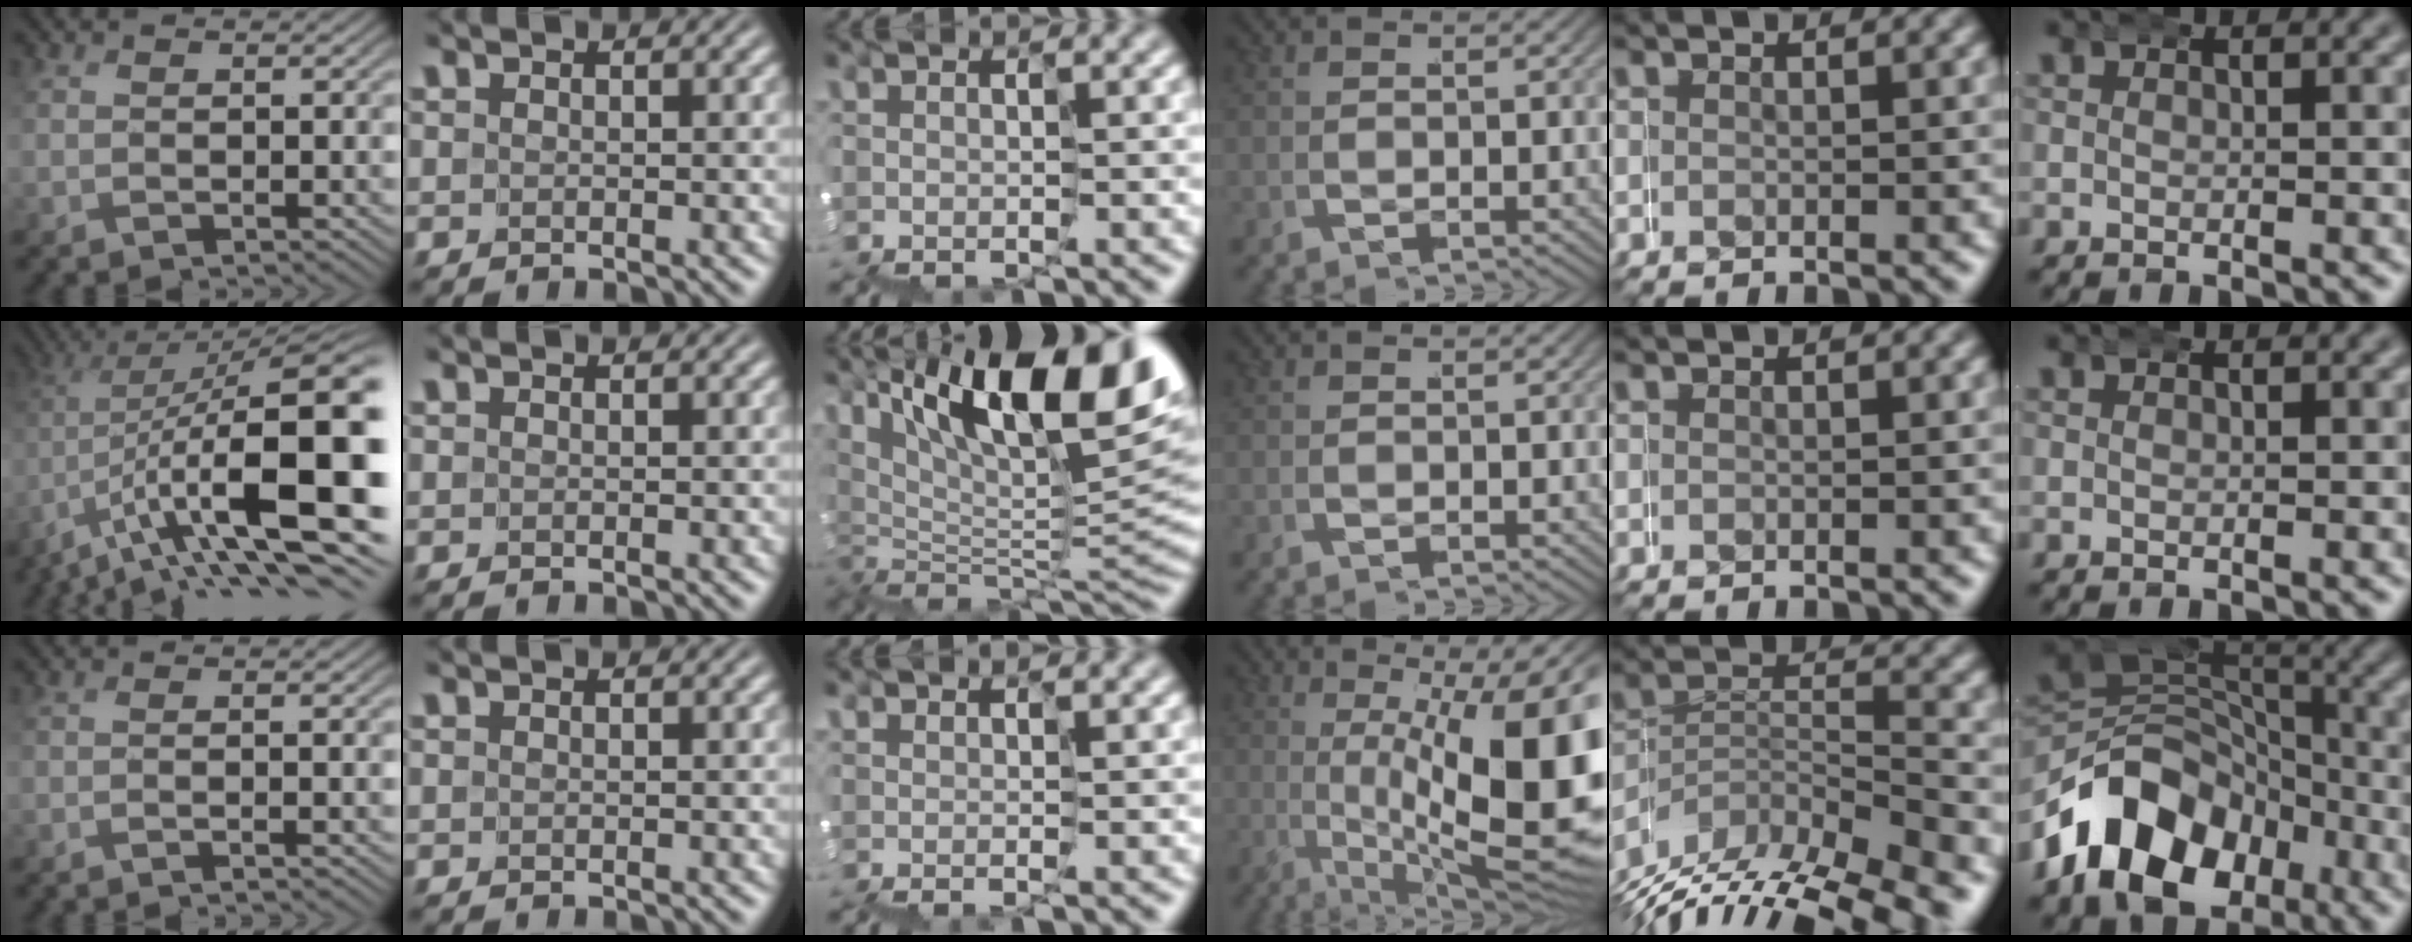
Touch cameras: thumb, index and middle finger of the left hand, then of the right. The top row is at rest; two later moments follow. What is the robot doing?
{"motion": "wrap", "object": "duck tape"}